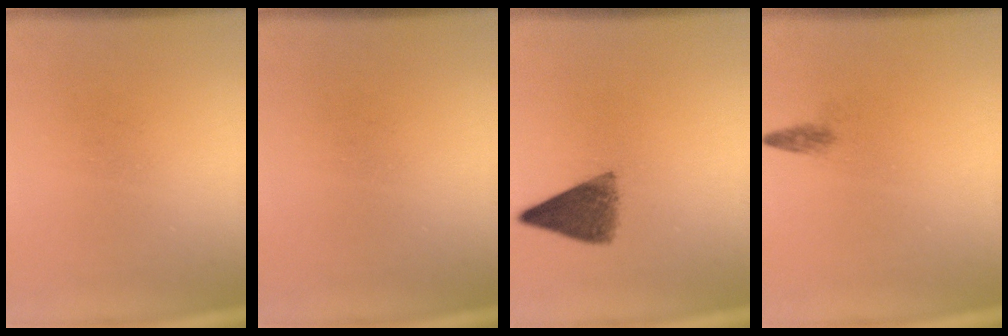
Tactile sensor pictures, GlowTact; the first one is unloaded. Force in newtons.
{"total": 0.0}
{"total": 6.3}
{"total": 1.1}